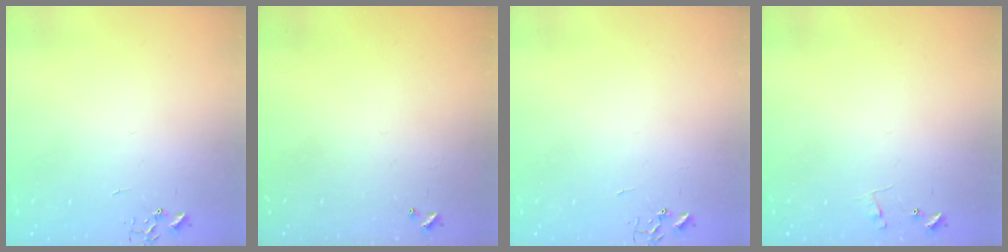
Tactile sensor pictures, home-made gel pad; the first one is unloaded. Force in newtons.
{"total": 0.0}
{"total": 0.0}
{"total": 7.7, "press": 7.7, "slide": 0.3}